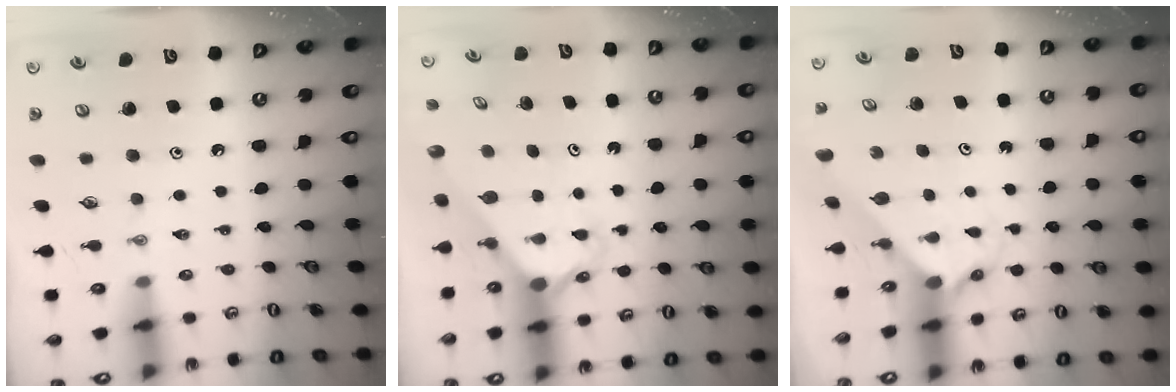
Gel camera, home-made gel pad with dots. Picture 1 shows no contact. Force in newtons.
{"total": 2.3, "press": 2.3, "slide": 0.2}
{"total": 1.7, "press": 1.7, "slide": 0.1}